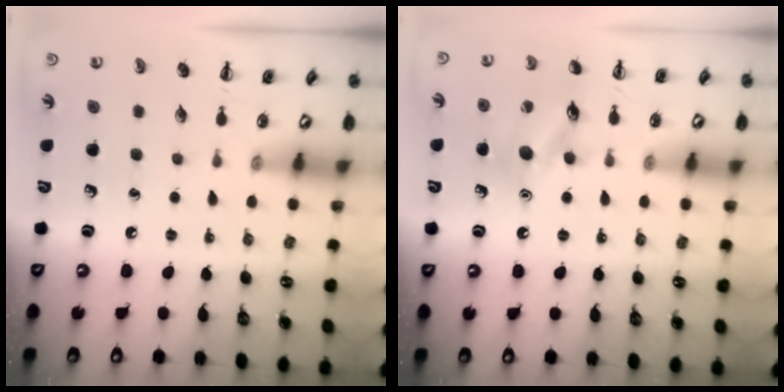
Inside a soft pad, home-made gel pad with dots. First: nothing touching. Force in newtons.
{"total": 11.8, "press": 11.7, "slide": 1.6}